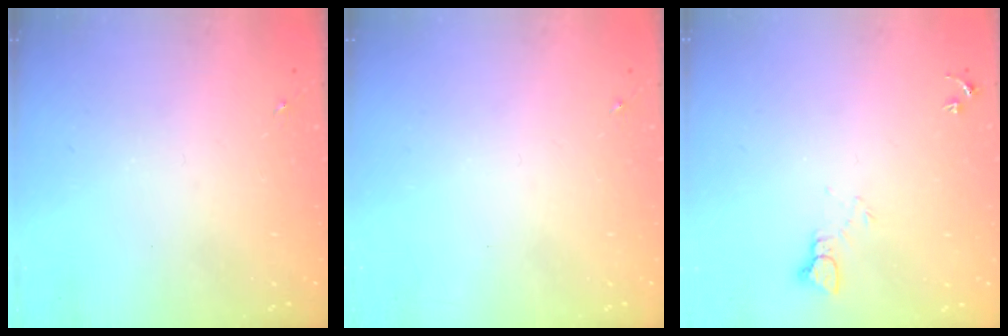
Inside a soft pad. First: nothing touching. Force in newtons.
{"total": 0.0}
{"total": 4.2, "press": 4.1, "slide": 0.4}